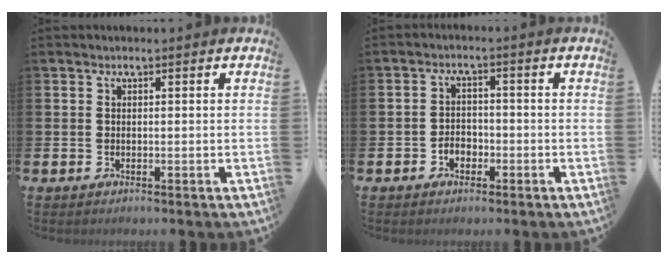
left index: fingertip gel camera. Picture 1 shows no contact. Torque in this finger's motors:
{"motor_torque": [0.23, 0.16, 0.01, 0.04]}